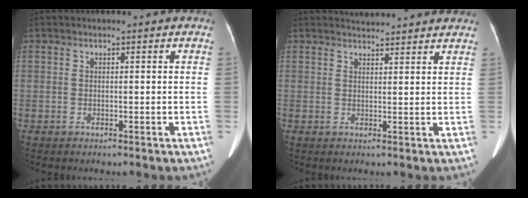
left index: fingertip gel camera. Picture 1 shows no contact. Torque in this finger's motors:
{"motor_torque": [0.18, -0.24, 0.04, 0.03]}